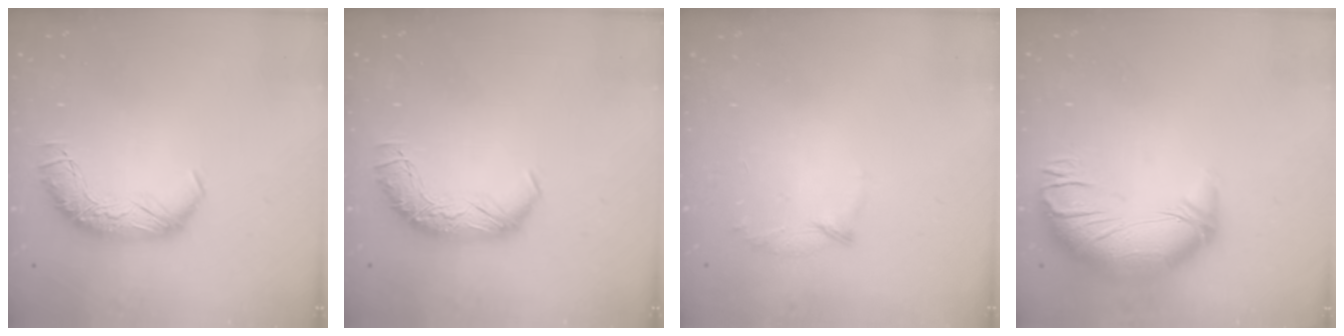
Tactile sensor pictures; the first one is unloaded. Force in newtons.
{"total": 0.0}
{"total": 6.2, "press": 6.1, "slide": 0.8}
{"total": 3.7, "press": 1.9, "slide": 3.2}